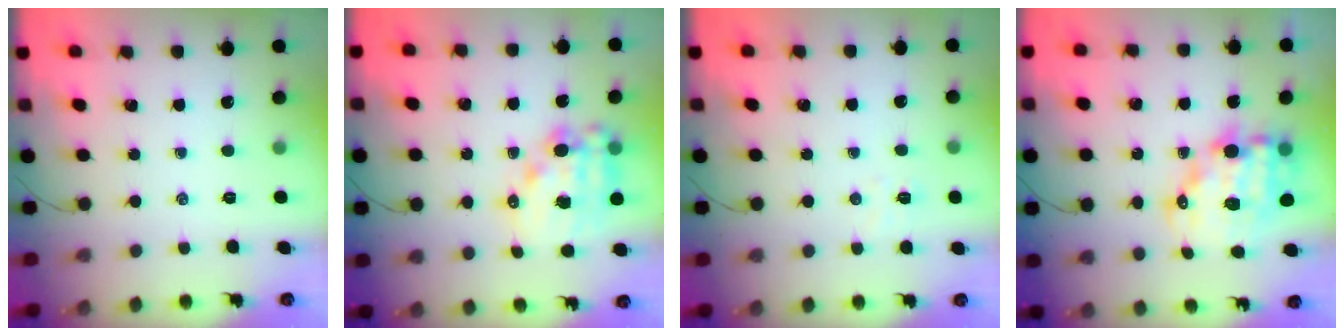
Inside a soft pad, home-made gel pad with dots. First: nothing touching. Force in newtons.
{"total": 13.8, "press": 13.4, "slide": 3.2}
{"total": 3.0, "press": 2.8, "slide": 0.8}
{"total": 14.1, "press": 13.8, "slide": 3.2}